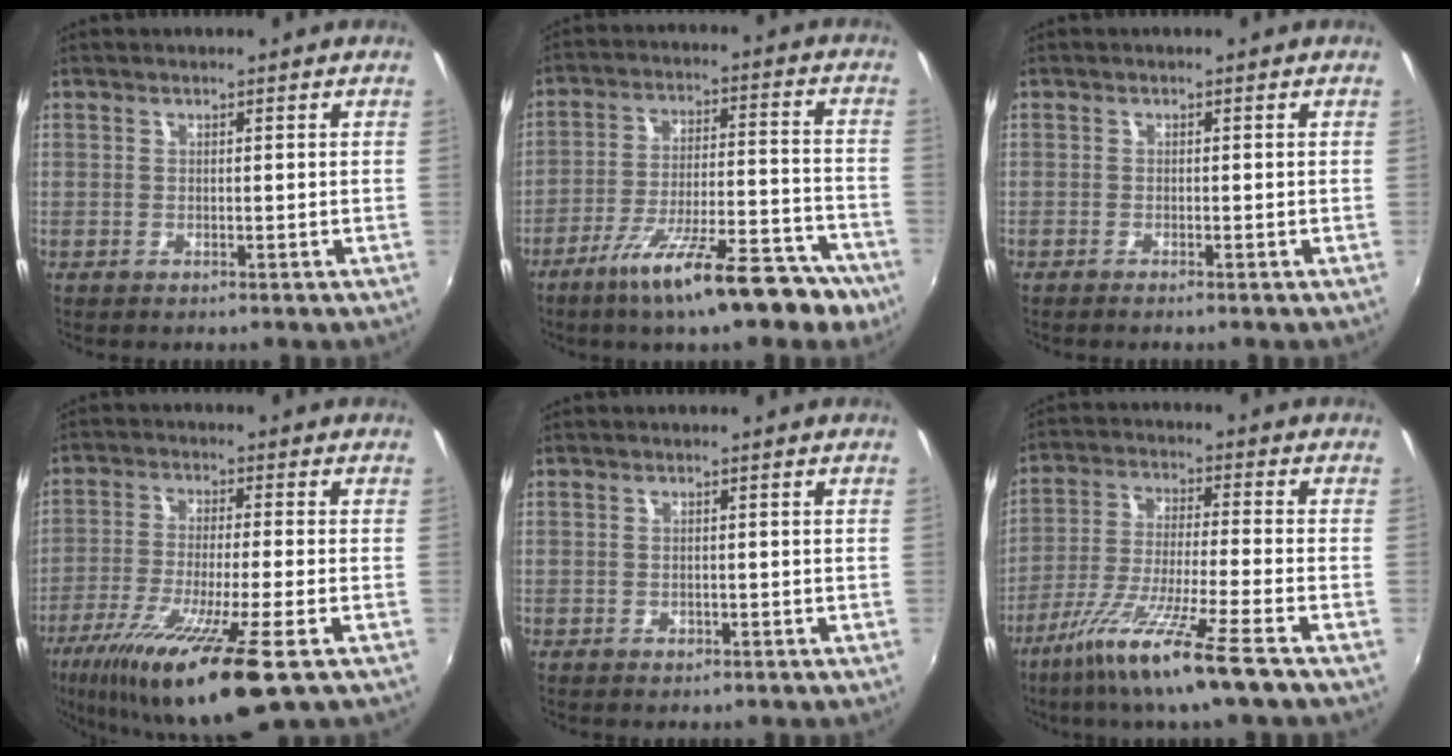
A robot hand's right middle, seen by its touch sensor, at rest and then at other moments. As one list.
[{"total": 16.3, "force": [-11.4, 3.7, 11.0], "torque": [-0.187, -0.017, -0.171]}, {"total": 0.7, "force": [-0.7, -0.1, 0.3], "torque": [-0.004, -0.003, -0.014]}, {"total": 17.4, "force": [-10.3, 1.1, 14.0], "torque": [-0.272, -0.058, -0.177]}, {"total": 1.1, "force": [-0.5, 0.8, 0.4], "torque": [-0.007, -0.004, -0.007]}, {"total": 13.7, "force": [-9.1, -0.6, 10.2], "torque": [-0.207, -0.033, -0.163]}]